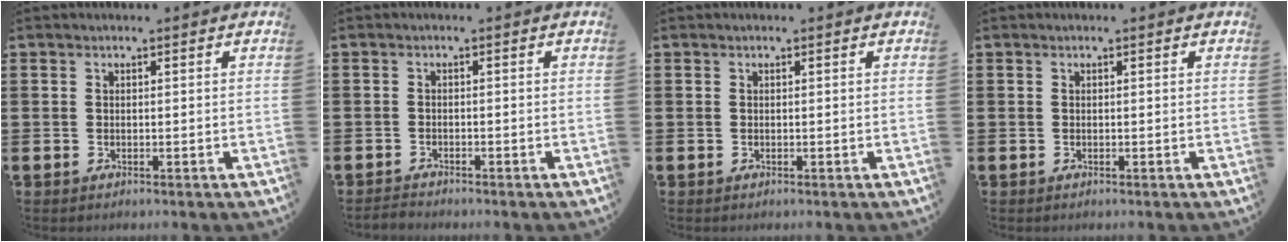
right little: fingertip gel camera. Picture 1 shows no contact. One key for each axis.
{"total": 1.0, "fx": -1.0, "fy": 0.0, "fz": -0.1, "tx": -0.001, "ty": 0.001, "tz": -0.021}
{"total": 0.0}
{"total": 0.0}